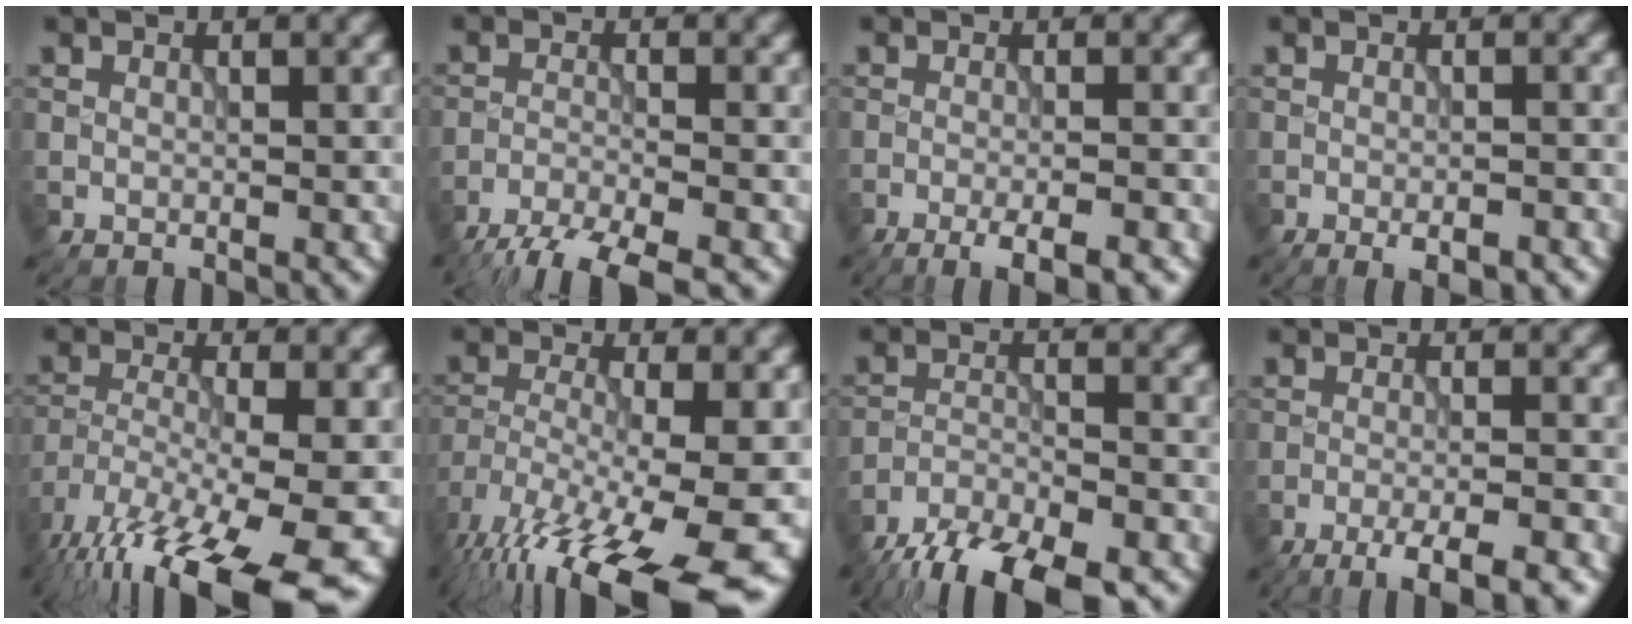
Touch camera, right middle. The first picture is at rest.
{"total": 5.9, "force": [-5.0, 0.8, 3.1], "torque": [-0.055, -0.022, -0.094]}
{"total": 3.9, "force": [-2.3, 0.6, 3.1], "torque": [-0.045, 0.004, -0.038]}
{"total": 2.4, "force": [-1.4, 0.6, 1.8], "torque": [-0.025, -0.002, -0.021]}
{"total": 15.6, "force": [-10.5, 4.1, 10.8], "torque": [-0.207, -0.041, -0.159]}
{"total": 16.9, "force": [-10.0, 5.0, 12.6], "torque": [-0.231, -0.027, -0.144]}
{"total": 11.9, "force": [-10.2, 3.5, 5.0], "torque": [-0.086, -0.030, -0.162]}
{"total": 5.4, "force": [-3.6, 0.9, 4.0], "torque": [-0.057, 0.002, -0.062]}